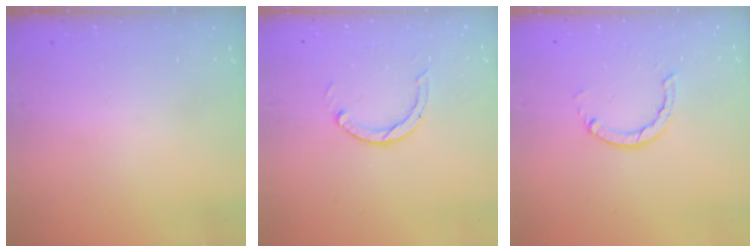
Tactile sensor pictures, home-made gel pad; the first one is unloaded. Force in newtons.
{"total": 3.0, "press": 3.0, "slide": 0.3}
{"total": 3.3, "press": 3.2, "slide": 0.4}